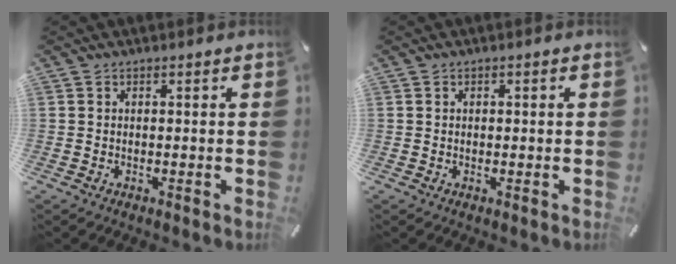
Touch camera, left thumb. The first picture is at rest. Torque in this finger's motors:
{"motor_torque": [-0.12, -0.04, -0.29, 0.01, 0.02]}